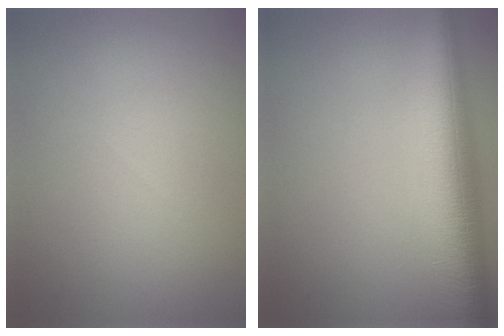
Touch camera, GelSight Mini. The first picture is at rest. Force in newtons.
{"total": 9.1, "press": 9.1, "slide": 0.5}